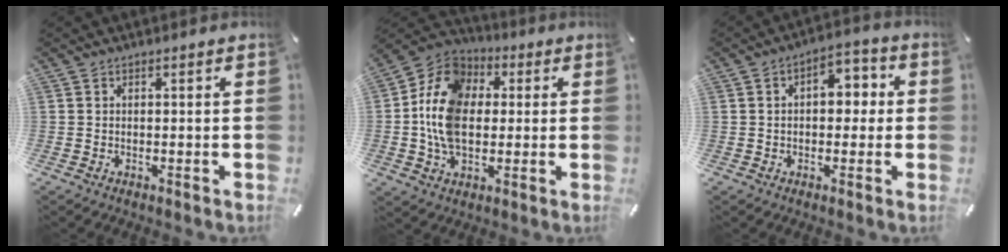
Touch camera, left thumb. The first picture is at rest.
{"total": 14.3, "force": [-0.6, 11.1, 8.9], "torque": [-0.209, 0.020, -0.017]}
{"total": 6.8, "force": [0.2, 4.6, 5.0], "torque": [-0.058, 0.002, -0.007]}